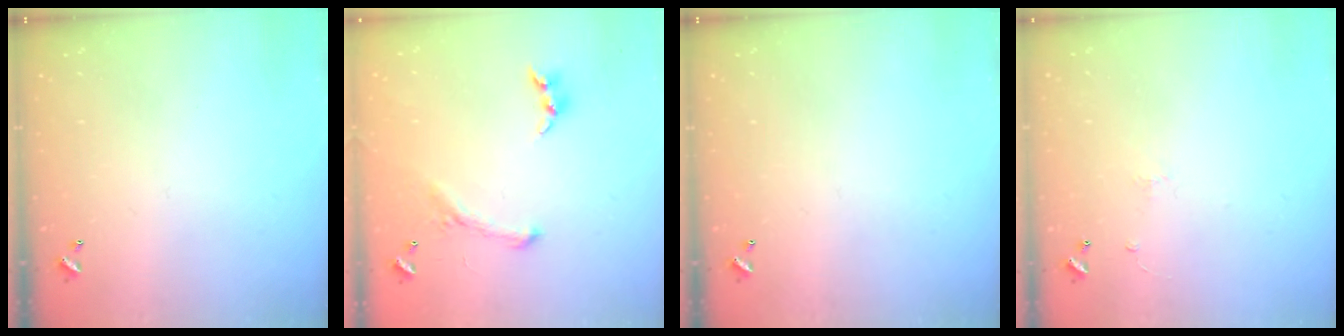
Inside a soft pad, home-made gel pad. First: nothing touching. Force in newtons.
{"total": 1.1, "press": 0.6, "slide": 1.0}
{"total": 0.0}
{"total": 0.7, "press": 0.2, "slide": 0.7}